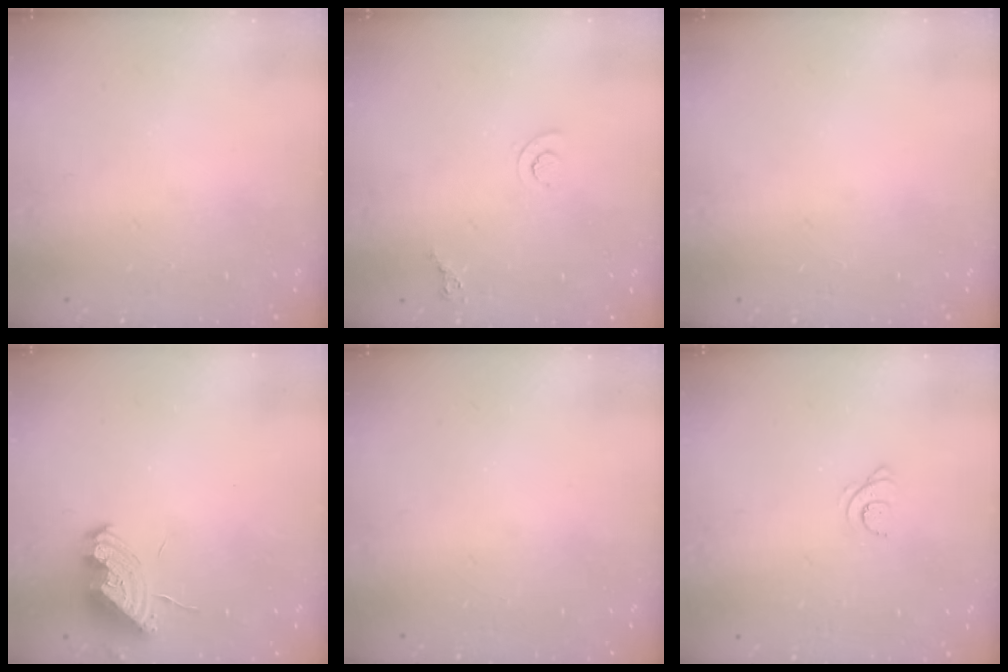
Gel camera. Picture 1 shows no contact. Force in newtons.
{"total": 5.8, "press": 5.8, "slide": 0.4}
{"total": 0.0}
{"total": 10.4, "press": 10.4, "slide": 0.8}
{"total": 0.0}
{"total": 3.5, "press": 3.4, "slide": 0.4}